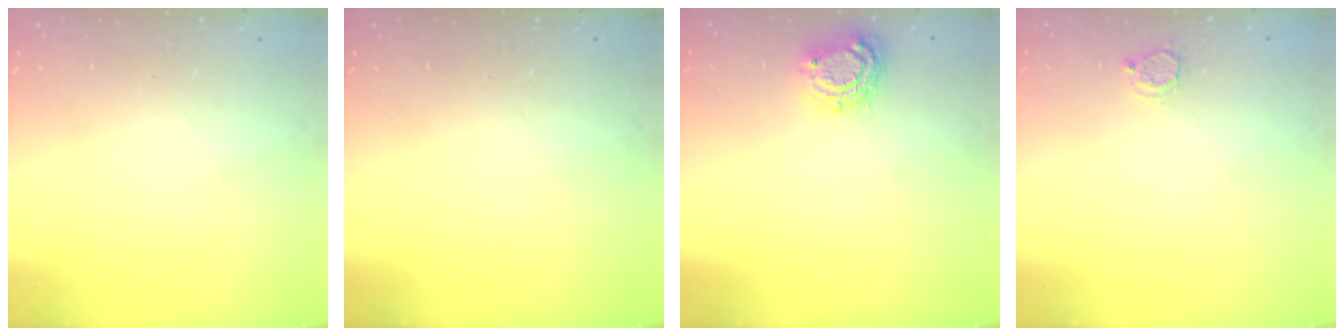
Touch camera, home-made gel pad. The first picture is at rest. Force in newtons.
{"total": 0.0}
{"total": 8.1, "press": 8.1, "slide": 0.7}
{"total": 2.9, "press": 2.8, "slide": 0.4}